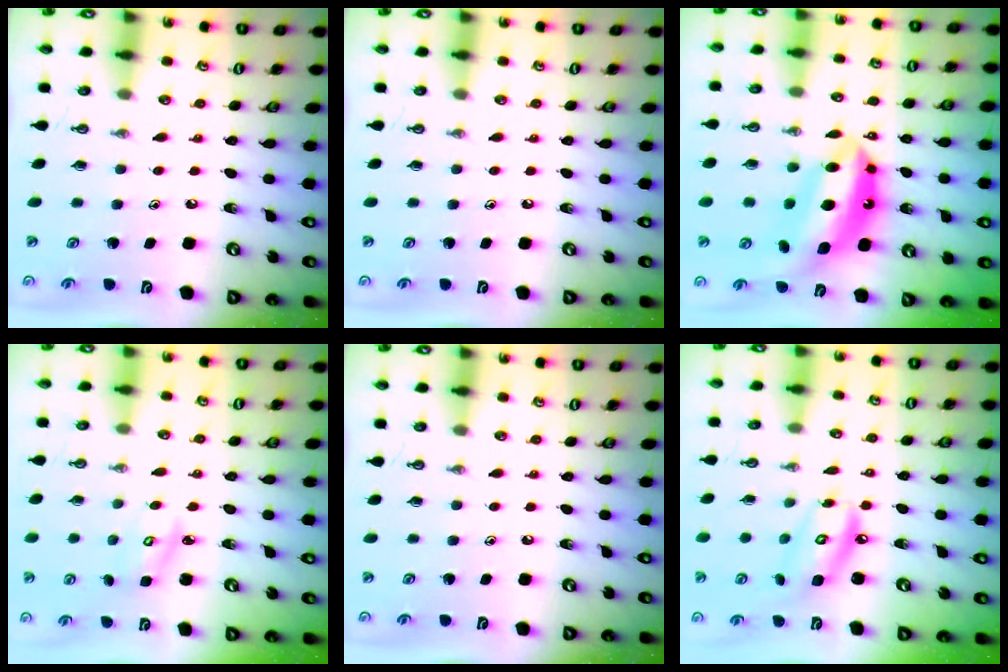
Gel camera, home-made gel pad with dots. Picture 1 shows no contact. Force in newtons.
{"total": 0.0}
{"total": 14.6, "press": 14.6, "slide": 1.1}
{"total": 4.9, "press": 4.8, "slide": 0.6}
{"total": 0.0}
{"total": 9.4, "press": 9.4, "slide": 0.8}